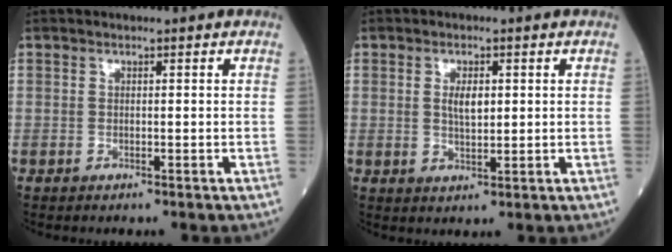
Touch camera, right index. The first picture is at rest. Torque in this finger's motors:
{"motor_torque": [0.50, 0.38, 0.27, 0.08]}